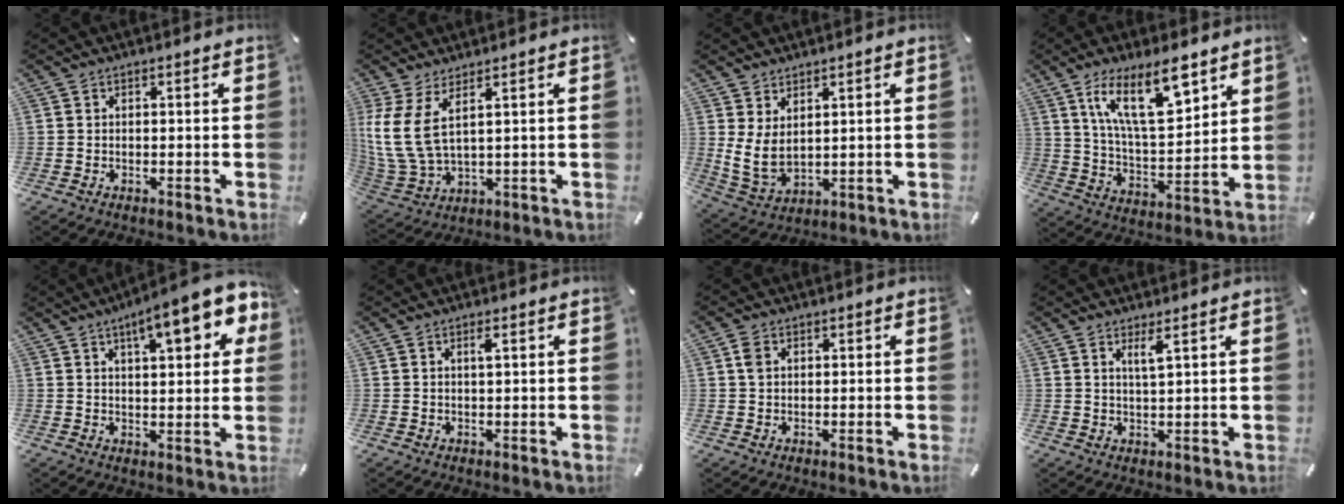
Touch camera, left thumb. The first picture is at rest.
{"total": 9.1, "force": [3.8, 4.0, 7.2], "torque": [-0.191, -0.033, 0.070]}
{"total": 6.9, "force": [2.6, 4.2, 4.8], "torque": [-0.119, -0.016, 0.051]}
{"total": 17.3, "force": [10.3, 6.6, 12.3], "torque": [-0.218, -0.041, 0.171]}
{"total": 12.6, "force": [6.4, 3.9, 10.1], "torque": [-0.134, -0.027, 0.101]}
{"total": 1.3, "force": [0.5, 0.2, 1.2], "torque": [-0.025, 0.002, 0.007]}
{"total": 2.1, "force": [0.7, 1.5, 1.3], "torque": [-0.030, 0.006, 0.012]}
{"total": 3.1, "force": [1.9, 0.1, 2.5], "torque": [-0.054, -0.001, 0.032]}